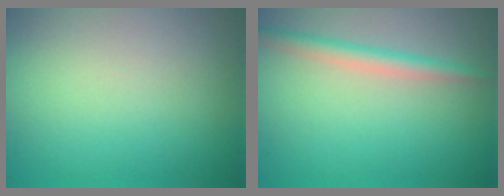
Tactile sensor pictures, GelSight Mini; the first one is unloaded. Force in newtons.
{"total": 2.2, "press": 2.2, "slide": 0.0}